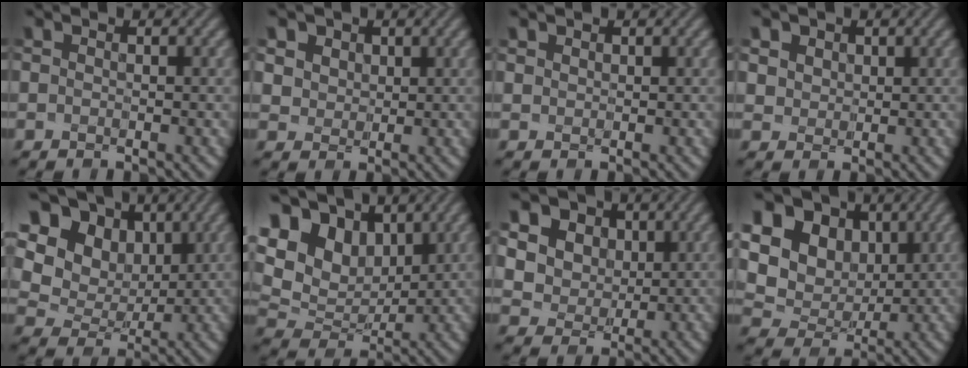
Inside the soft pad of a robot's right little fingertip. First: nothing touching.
{"total": 4.9, "force": [2.4, 3.8, 1.9], "torque": [-0.069, 0.007, 0.047]}
{"total": 1.2, "force": [0.8, 0.8, 0.3], "torque": [-0.021, 0.006, 0.016]}
{"total": 3.6, "force": [1.7, 2.9, 1.4], "torque": [-0.058, 0.005, 0.036]}
{"total": 11.7, "force": [4.5, 9.3, 5.4], "torque": [-0.129, 0.019, 0.100]}
{"total": 10.2, "force": [4.0, 7.3, 5.8], "torque": [-0.131, 0.020, 0.070]}
{"total": 10.7, "force": [4.5, 8.5, 4.5], "torque": [-0.121, 0.014, 0.091]}
{"total": 13.1, "force": [4.5, 10.6, 6.2], "torque": [-0.152, 0.011, 0.098]}